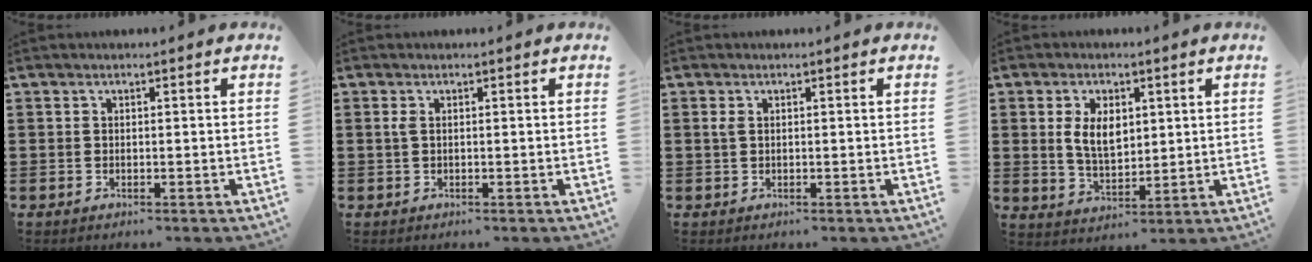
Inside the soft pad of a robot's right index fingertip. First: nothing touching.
{"total": 0.9, "force": [0.1, 0.2, 0.9], "torque": [-0.018, 0.002, 0.000]}
{"total": 0.8, "force": [0.3, 0.4, 0.6], "torque": [-0.013, 0.004, 0.004]}
{"total": 6.0, "force": [1.2, 3.5, 4.7], "torque": [-0.085, 0.005, 0.017]}